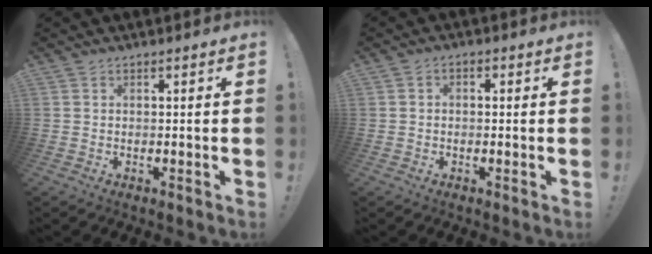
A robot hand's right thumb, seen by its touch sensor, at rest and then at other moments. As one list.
[{"total": 1.7, "force": [-1.1, 0.9, 1.0], "torque": [-0.019, 0.011, -0.019]}]